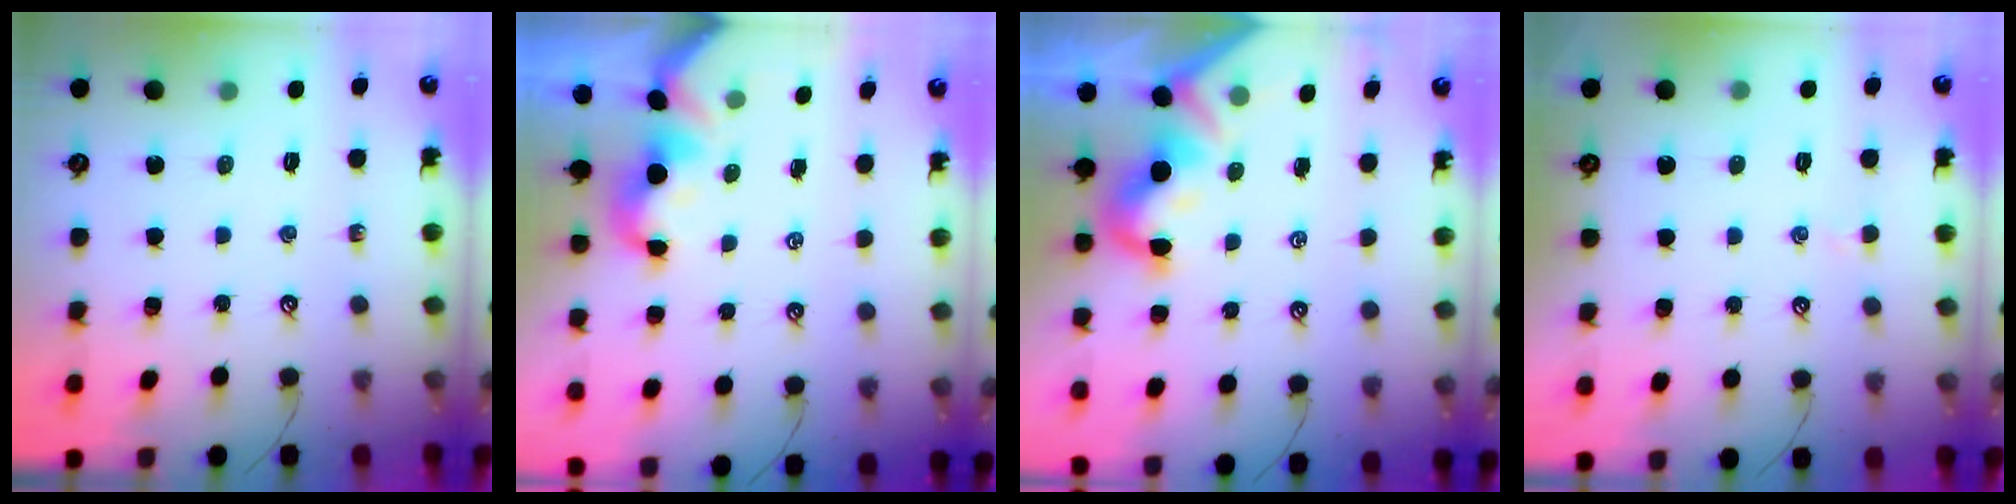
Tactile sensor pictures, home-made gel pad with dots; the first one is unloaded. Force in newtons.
{"total": 1.1, "press": 1.0, "slide": 0.4}
{"total": 5.2, "press": 5.1, "slide": 1.2}
{"total": 1.0, "press": 0.8, "slide": 0.5}